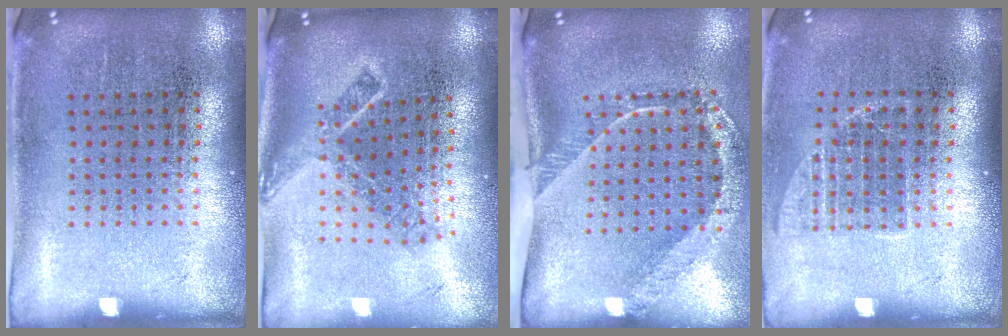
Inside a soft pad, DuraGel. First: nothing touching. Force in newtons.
{"total": 2.0, "press": 1.4, "slide": 1.4}
{"total": 2.5, "press": 1.6, "slide": 1.8}
{"total": 1.2, "press": 1.0, "slide": 0.7}